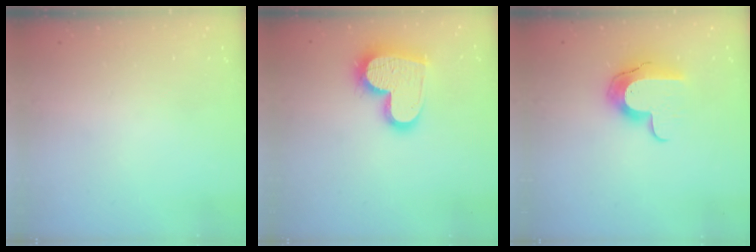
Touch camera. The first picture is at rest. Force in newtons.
{"total": 16.4, "press": 16.3, "slide": 1.2}
{"total": 10.5, "press": 10.5, "slide": 0.8}